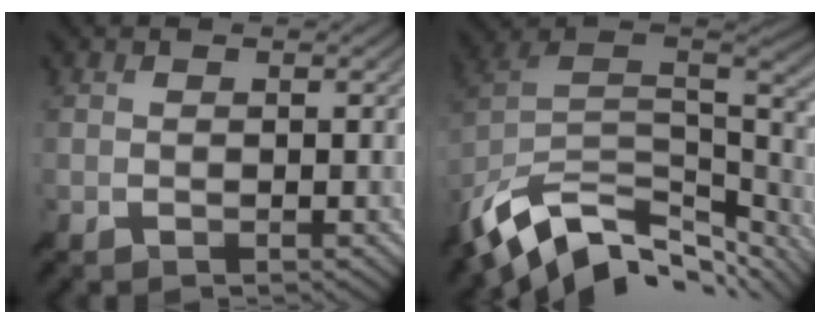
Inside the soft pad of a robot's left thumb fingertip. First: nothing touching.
{"total": 13.9, "force": [-7.6, 7.1, 9.2], "torque": [-0.217, -0.011, -0.126]}